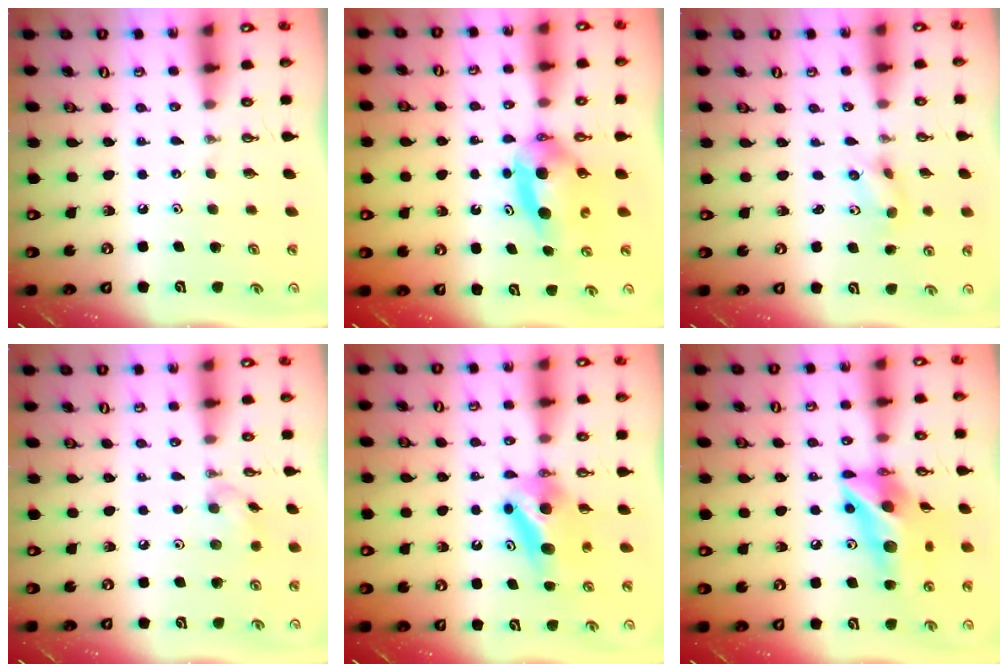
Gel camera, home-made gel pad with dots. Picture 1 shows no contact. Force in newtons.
{"total": 6.3, "press": 5.8, "slide": 2.3}
{"total": 2.8, "press": 2.6, "slide": 1.1}
{"total": 6.3, "press": 6.2, "slide": 1.2}
{"total": 8.3, "press": 5.9, "slide": 5.8}
{"total": 15.6, "press": 15.6, "slide": 1.5}